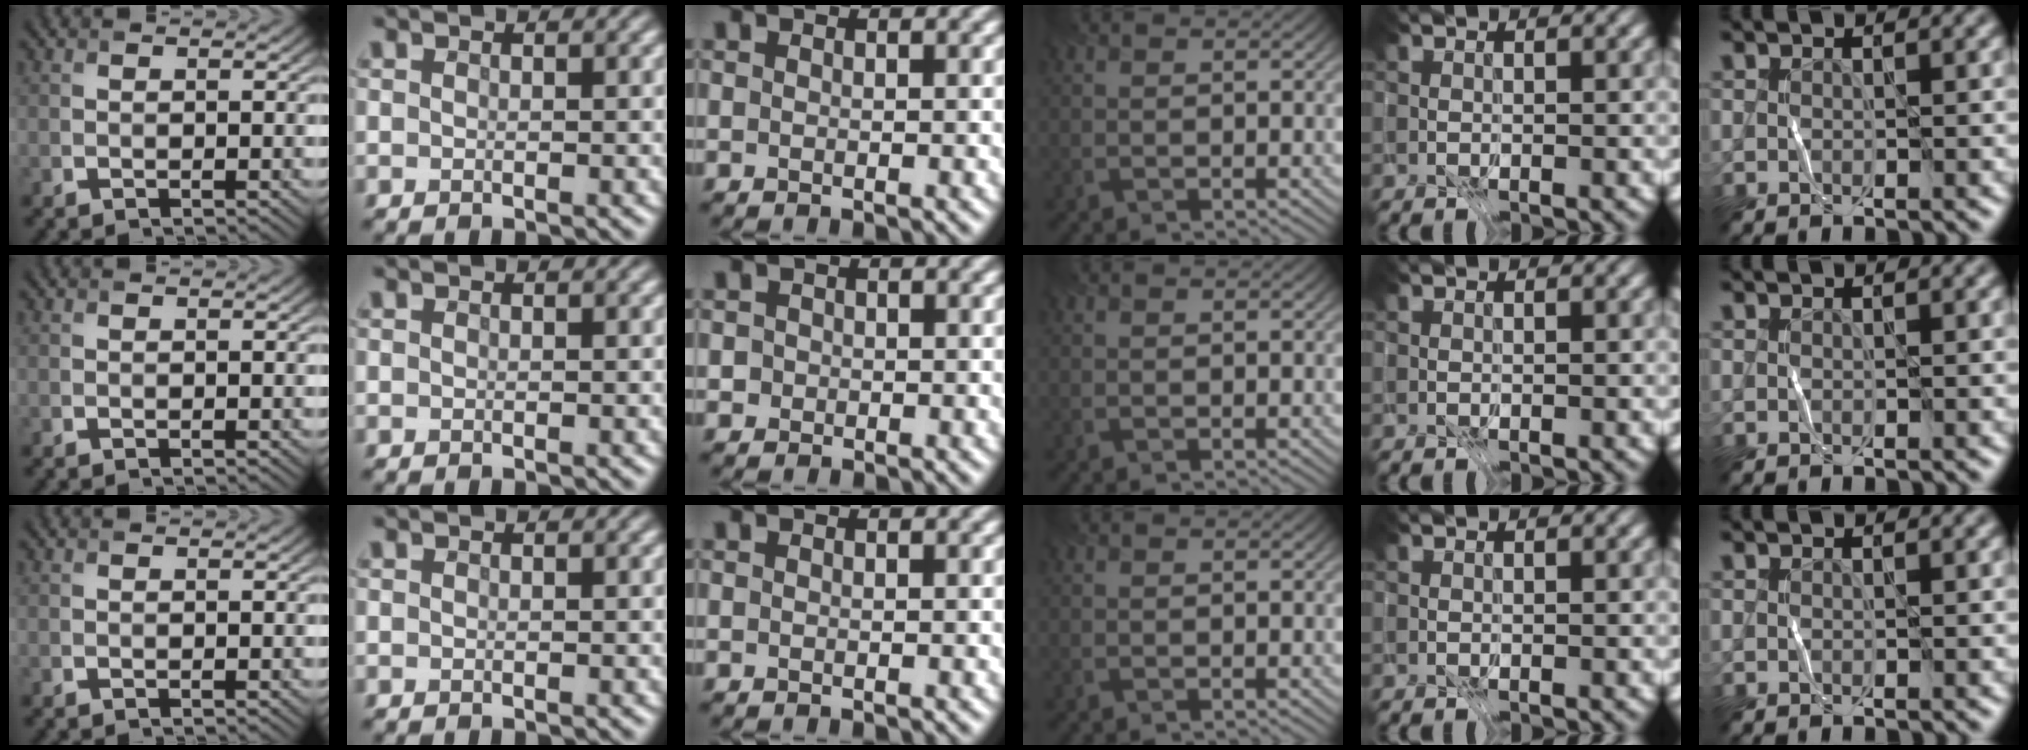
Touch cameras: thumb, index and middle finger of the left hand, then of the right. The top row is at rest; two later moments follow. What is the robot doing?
{"motion": "fold", "object": "file"}